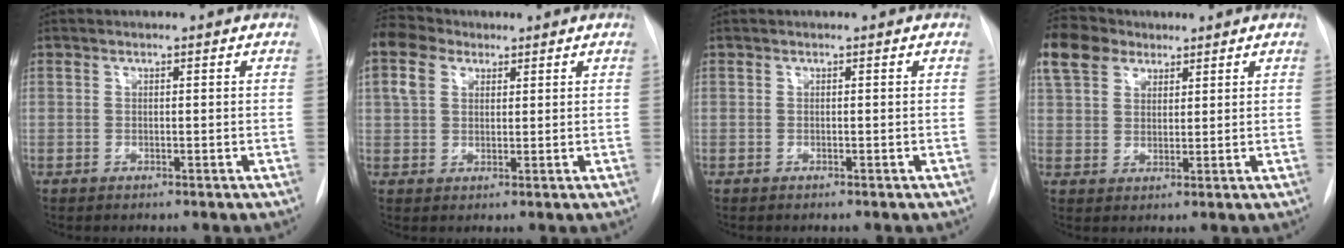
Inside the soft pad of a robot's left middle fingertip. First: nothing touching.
{"total": 6.7, "force": [3.5, 4.6, 3.5], "torque": [-0.093, 0.031, 0.068]}
{"total": 0.0}
{"total": 9.3, "force": [6.4, 5.8, 3.5], "torque": [-0.082, 0.031, 0.122]}